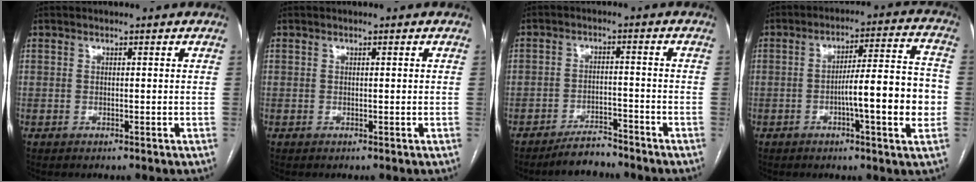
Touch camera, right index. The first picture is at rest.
{"total": 0.0}
{"total": 4.6, "force": [-4.3, 1.4, 1.0], "torque": [-0.018, -0.004, -0.072]}
{"total": 12.7, "force": [-2.8, 0.9, 12.4], "torque": [-0.184, 0.013, -0.043]}